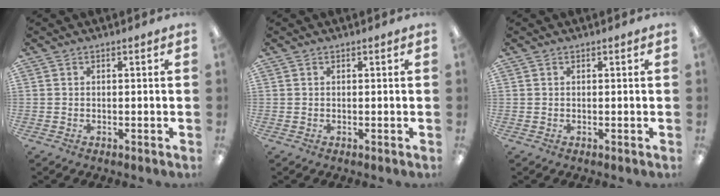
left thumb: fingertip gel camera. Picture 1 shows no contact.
{"total": 0.0}
{"total": 0.0}